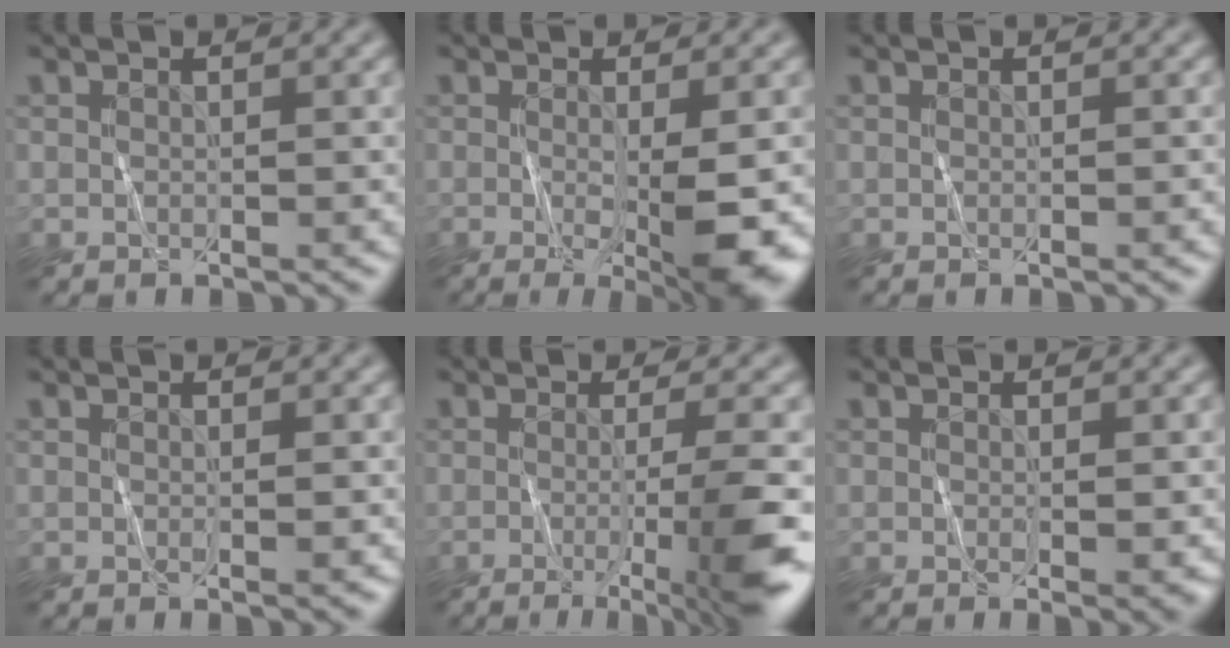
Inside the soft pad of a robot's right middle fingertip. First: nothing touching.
{"total": 6.1, "force": [-1.1, 1.3, 5.9], "torque": [-0.091, -0.017, -0.010]}
{"total": 1.0, "force": [-0.2, 0.3, 0.9], "torque": [-0.006, 0.002, -0.004]}
{"total": 0.7, "force": [-0.1, 0.1, 0.7], "torque": [-0.009, -0.003, -0.004]}
{"total": 7.9, "force": [-2.2, 1.5, 7.5], "torque": [-0.104, -0.012, -0.032]}
{"total": 1.4, "force": [-0.2, 0.1, 1.4], "torque": [-0.020, -0.005, -0.003]}